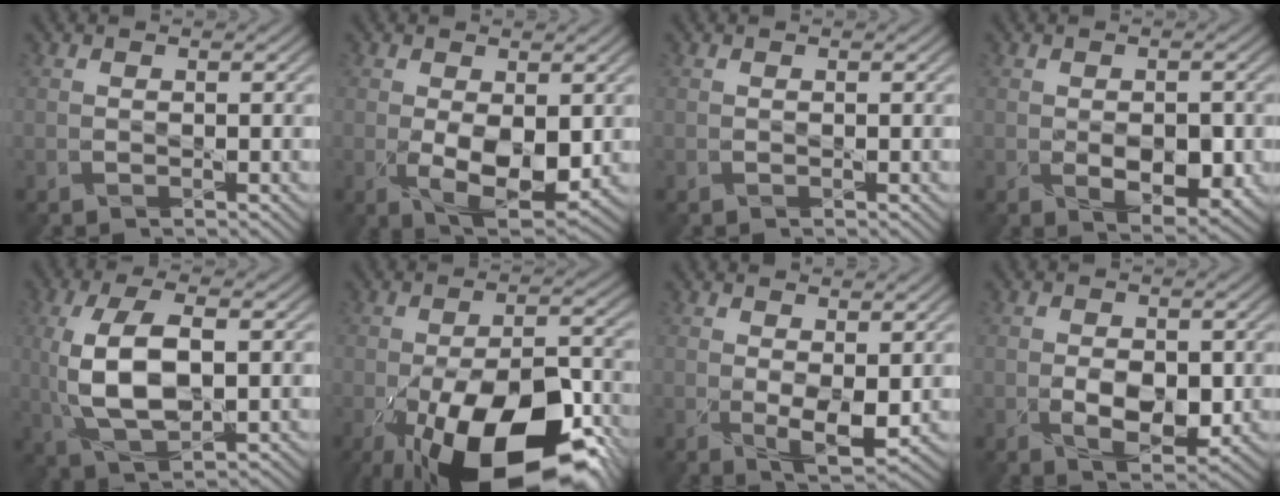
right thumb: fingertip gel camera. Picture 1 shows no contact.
{"total": 6.9, "force": [-0.6, 3.7, 5.8], "torque": [-0.120, -0.020, 0.000]}
{"total": 0.0}
{"total": 4.9, "force": [-0.9, 2.9, 3.9], "torque": [-0.066, -0.016, -0.008]}
{"total": 10.2, "force": [0.6, 4.8, 8.9], "torque": [-0.192, 0.004, 0.011]}
{"total": 18.7, "force": [-8.8, 8.2, 14.4], "torque": [-0.240, -0.021, -0.137]}
{"total": 3.6, "force": [0.5, 1.5, 3.2], "torque": [-0.068, -0.014, 0.015]}
{"total": 5.2, "force": [-0.8, 3.0, 4.2], "torque": [-0.074, -0.012, -0.010]}